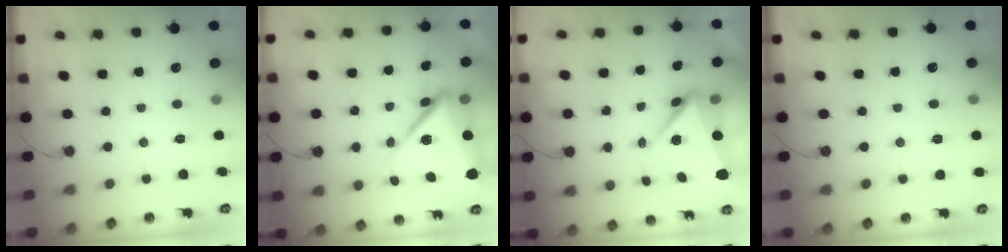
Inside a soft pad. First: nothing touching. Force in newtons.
{"total": 12.0, "press": 11.9, "slide": 1.6}
{"total": 6.4, "press": 6.1, "slide": 1.9}
{"total": 4.1, "press": 3.6, "slide": 2.0}